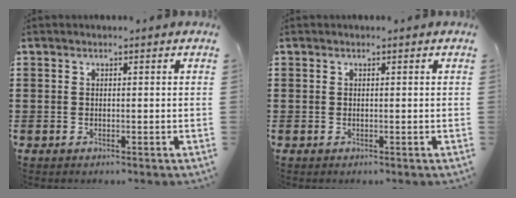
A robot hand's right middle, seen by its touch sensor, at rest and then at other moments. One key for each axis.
{"total": 0.0}